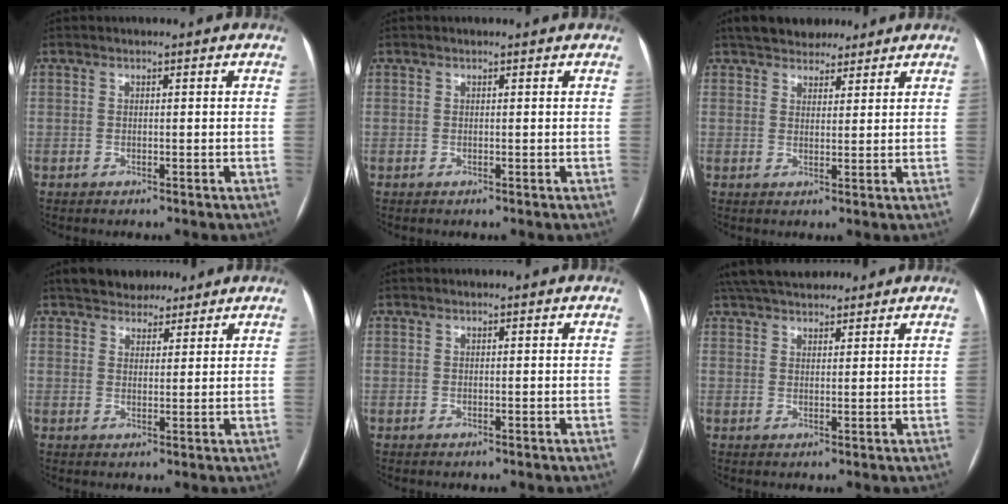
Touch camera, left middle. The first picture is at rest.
{"total": 0.7, "force": [0.7, 0.1, 0.1], "torque": [-0.007, 0.005, 0.005]}
{"total": 7.5, "force": [6.2, 3.3, 2.5], "torque": [-0.025, 0.018, 0.098]}
{"total": 5.8, "force": [4.9, 2.8, 1.5], "torque": [-0.011, 0.012, 0.078]}
{"total": 0.0}
{"total": 11.3, "force": [9.9, 3.3, 4.3], "torque": [-0.070, 0.045, 0.159]}